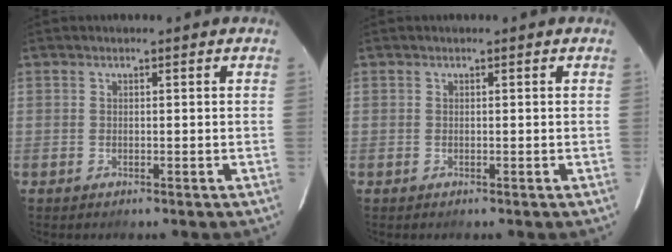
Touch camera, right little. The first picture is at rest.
{"total": 0.0}